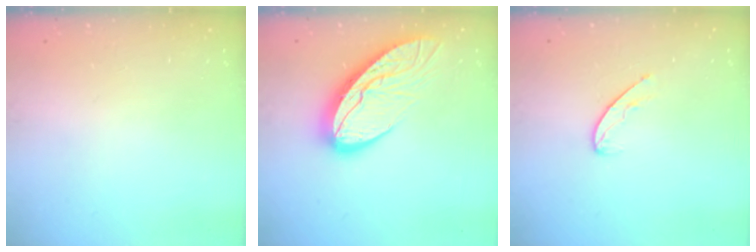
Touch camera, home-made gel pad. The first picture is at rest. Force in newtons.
{"total": 13.9, "press": 13.9, "slide": 1.2}
{"total": 6.2, "press": 6.2, "slide": 0.6}